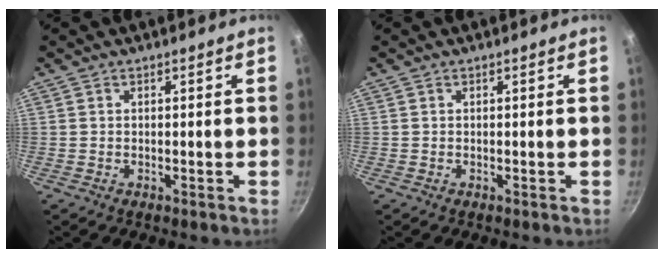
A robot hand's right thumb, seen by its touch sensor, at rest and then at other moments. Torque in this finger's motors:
{"motor_torque": [-0.21, 0.13, 0.00, 0.00, 0.00]}